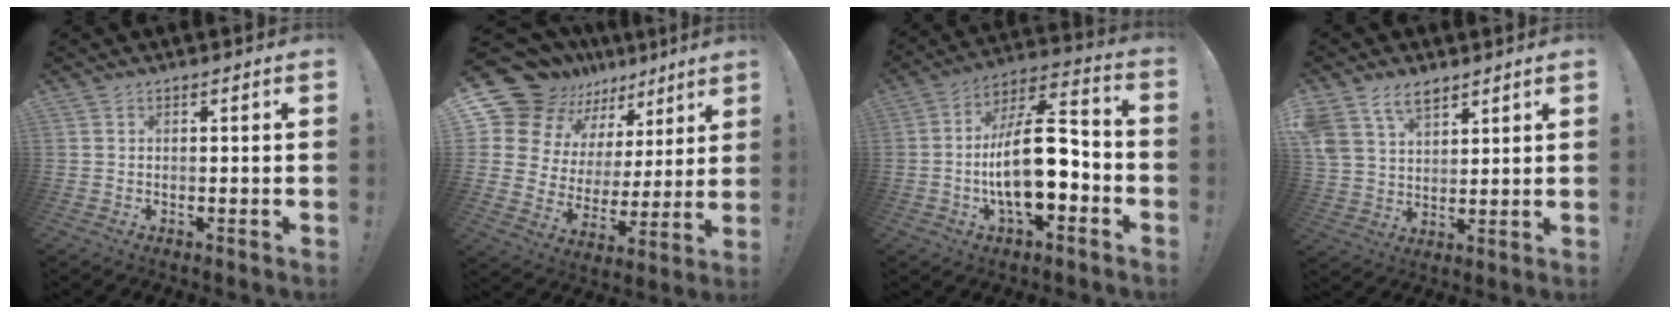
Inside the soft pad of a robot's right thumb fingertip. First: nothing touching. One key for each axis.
{"total": 15.3, "fx": 12.5, "fy": 8.3, "fz": 3.0, "tx": -0.057, "ty": -0.107, "tz": 0.249}
{"total": 19.1, "fx": -4.1, "fy": 8.1, "fz": 16.8, "tx": -0.303, "ty": 0.026, "tz": -0.066}
{"total": 10.1, "fx": 7.0, "fy": 5.9, "fz": 4.2, "tx": -0.083, "ty": -0.030, "tz": 0.141}